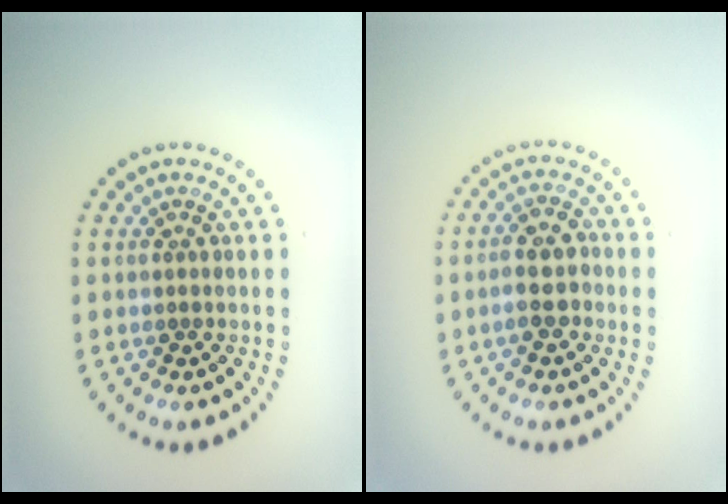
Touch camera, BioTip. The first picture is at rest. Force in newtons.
{"total": 3.0, "press": 2.8, "slide": 0.8}